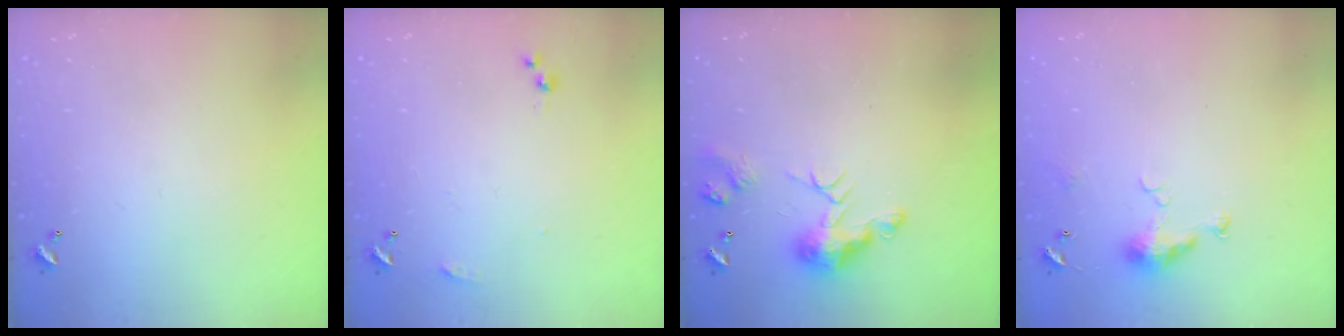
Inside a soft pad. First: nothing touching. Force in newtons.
{"total": 4.5, "press": 4.5, "slide": 0.5}
{"total": 8.2, "press": 8.1, "slide": 0.9}
{"total": 4.9, "press": 4.9, "slide": 0.7}